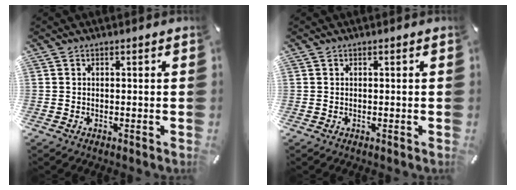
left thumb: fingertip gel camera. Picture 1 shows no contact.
{"total": 0.0}